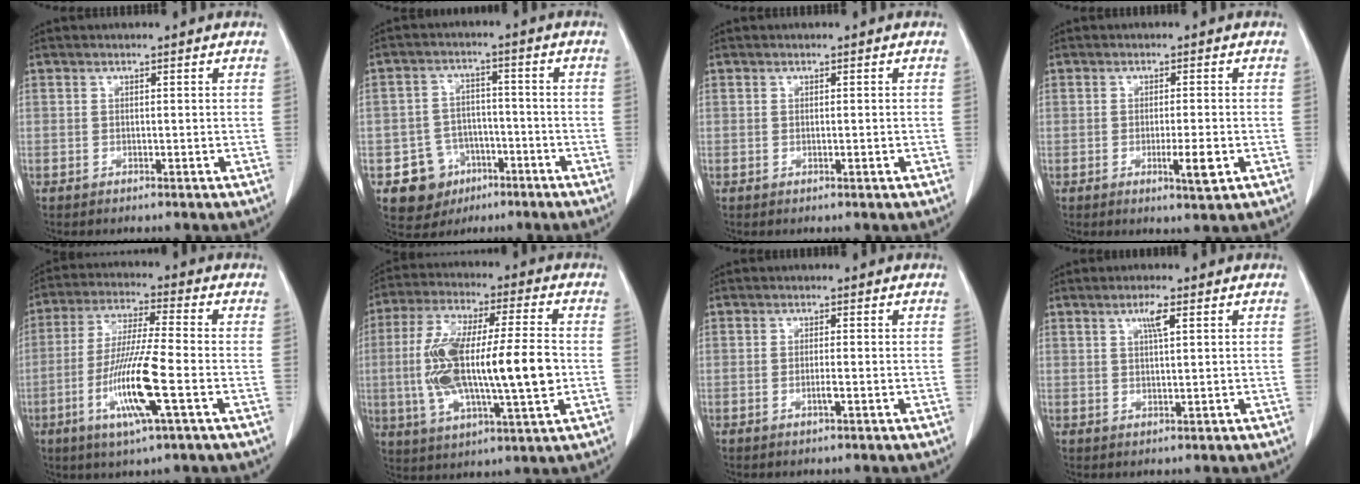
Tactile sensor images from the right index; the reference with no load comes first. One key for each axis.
{"total": 9.1, "fx": -4.1, "fy": 7.8, "fz": 2.2, "tx": -0.033, "ty": 0.018, "tz": -0.058}
{"total": 0.8, "fx": -0.2, "fy": 0.1, "fz": 0.8, "tx": -0.018, "ty": -0.004, "tz": 0.002}
{"total": 4.0, "fx": -1.2, "fy": 0.3, "fz": 3.8, "tx": -0.062, "ty": -0.008, "tz": -0.017}
{"total": 12.6, "fx": -4.0, "fy": 0.2, "fz": 12.0, "tx": -0.242, "ty": -0.016, "tz": -0.078}
{"total": 18.6, "fx": -1.3, "fy": 3.7, "fz": 18.2, "tx": -0.352, "ty": 0.006, "tz": -0.021}
{"total": 1.5, "fx": -0.5, "fy": 0.0, "fz": 1.5, "tx": -0.031, "ty": -0.003, "tz": -0.010}
{"total": 3.1, "fx": 1.3, "fy": 0.2, "fz": 2.7, "tx": -0.050, "ty": -0.002, "tz": 0.023}